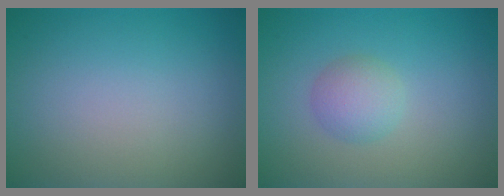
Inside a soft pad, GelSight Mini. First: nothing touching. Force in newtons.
{"total": 2.3, "press": 2.3, "slide": 0.1}